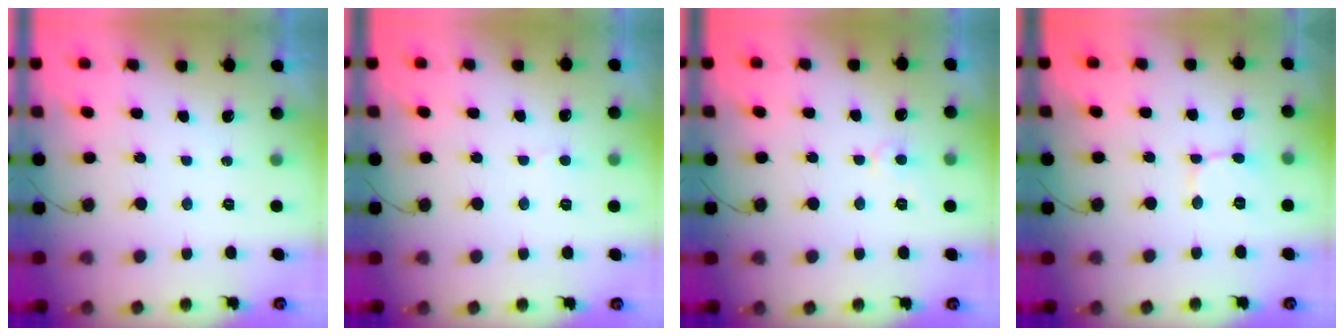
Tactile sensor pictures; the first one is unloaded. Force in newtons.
{"total": 3.3, "press": 3.3, "slide": 0.3}
{"total": 5.0, "press": 5.0, "slide": 0.4}
{"total": 2.9, "press": 2.9, "slide": 0.2}